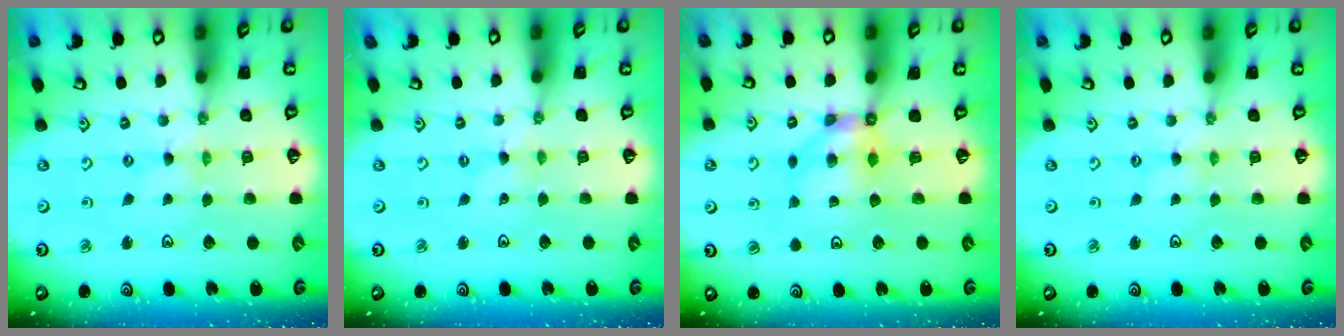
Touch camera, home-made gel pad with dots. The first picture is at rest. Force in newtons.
{"total": 0.0}
{"total": 6.1, "press": 6.1, "slide": 0.2}
{"total": 0.8, "press": 0.8, "slide": 0.1}